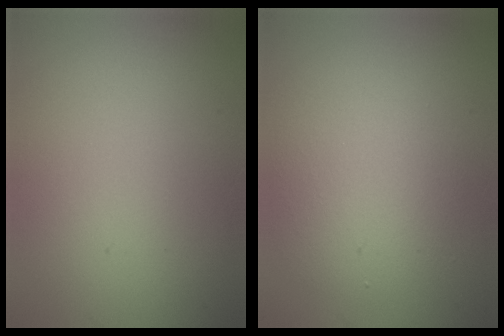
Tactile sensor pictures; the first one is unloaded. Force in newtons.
{"total": 4.1, "press": 4.1, "slide": 0.2}